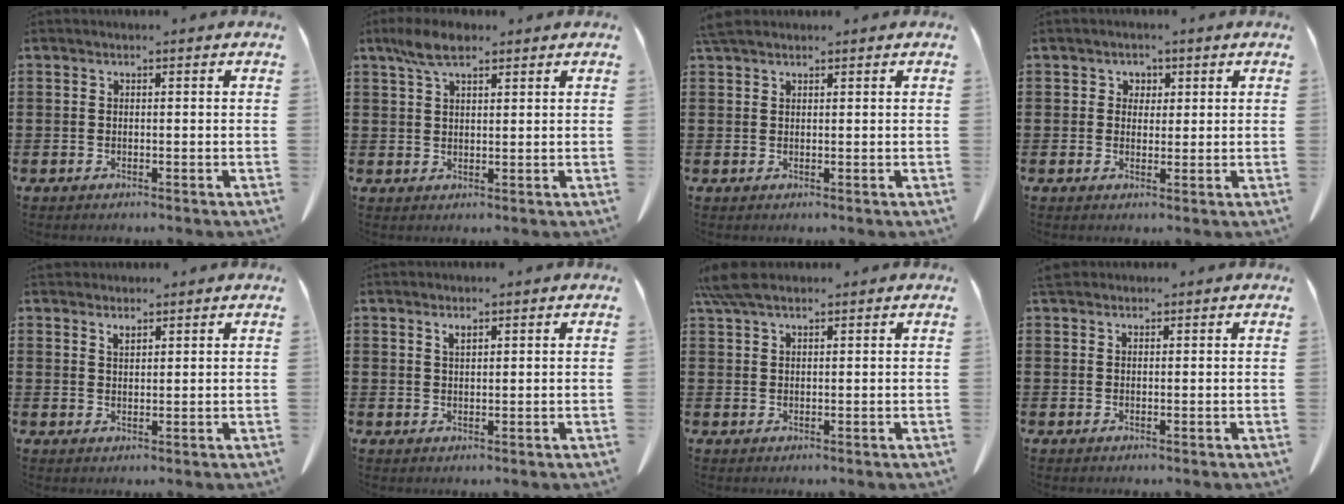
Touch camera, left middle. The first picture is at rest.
{"total": 5.4, "force": [3.4, 2.0, 3.7], "torque": [-0.081, 0.007, 0.064]}
{"total": 2.2, "force": [1.8, 0.6, 1.2], "torque": [-0.029, 0.003, 0.036]}
{"total": 1.9, "force": [0.9, 1.6, 0.3], "torque": [-0.015, 0.008, 0.015]}
{"total": 1.8, "force": [1.6, 0.5, 0.5], "torque": [-0.014, 0.000, 0.031]}
{"total": 1.5, "force": [1.1, 0.4, 1.0], "torque": [-0.022, 0.000, 0.020]}
{"total": 4.8, "force": [3.6, 1.2, 2.9], "torque": [-0.074, -0.003, 0.066]}
{"total": 1.6, "force": [1.4, 0.6, 0.4], "torque": [-0.014, 0.002, 0.028]}